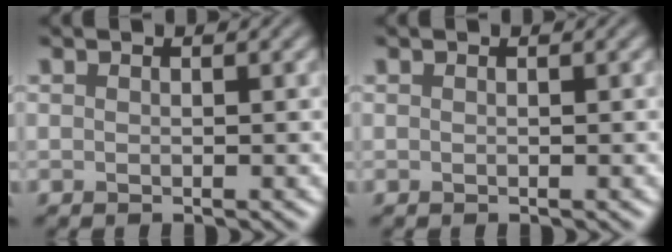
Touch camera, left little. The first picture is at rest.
{"total": 0.0}